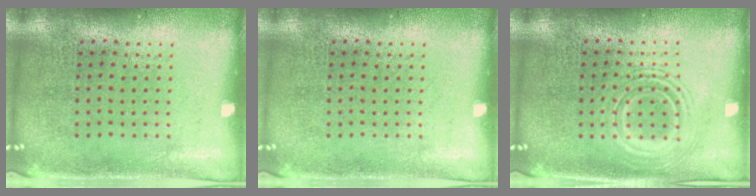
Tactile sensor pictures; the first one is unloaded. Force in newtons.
{"total": 0.0}
{"total": 2.6, "press": 2.6, "slide": 0.4}